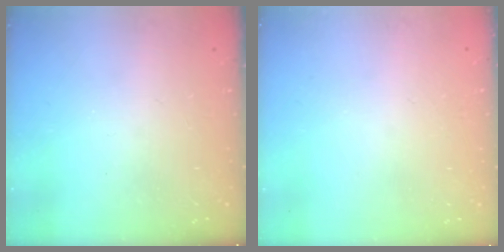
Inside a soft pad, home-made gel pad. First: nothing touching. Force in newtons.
{"total": 0.0}